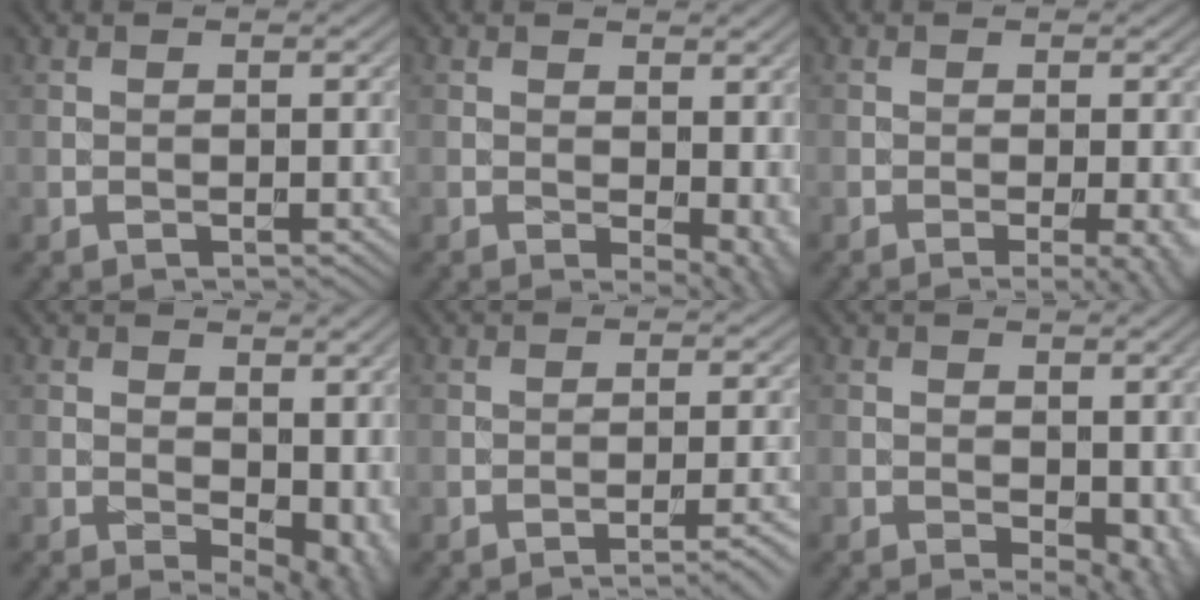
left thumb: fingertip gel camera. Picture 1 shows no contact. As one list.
[{"total": 5.4, "force": [-0.3, 3.0, 4.5], "torque": [-0.056, -0.012, 0.003]}, {"total": 3.9, "force": [-1.1, 0.8, 3.6], "torque": [-0.050, -0.004, -0.014]}, {"total": 8.8, "force": [0.3, 5.5, 6.9], "torque": [-0.094, -0.020, 0.023]}, {"total": 3.8, "force": [-2.4, 0.5, 2.8], "torque": [-0.037, 0.013, -0.045]}, {"total": 5.1, "force": [-0.9, 2.9, 4.1], "torque": [-0.058, -0.015, -0.006]}]